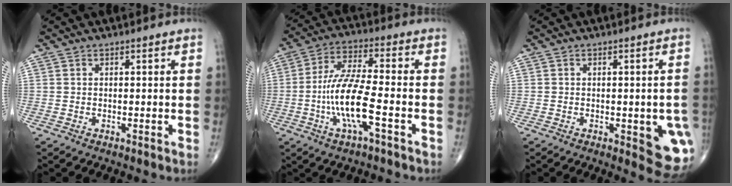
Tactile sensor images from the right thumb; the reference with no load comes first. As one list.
[{"total": 12.5, "force": [-3.6, 2.9, 11.6], "torque": [-0.244, 0.023, -0.069]}, {"total": 9.5, "force": [-2.2, 3.5, 8.5], "torque": [-0.078, -0.008, -0.019]}]